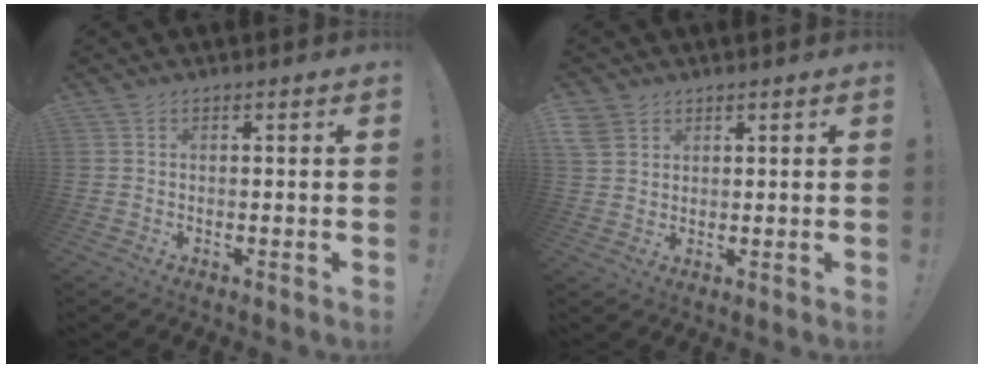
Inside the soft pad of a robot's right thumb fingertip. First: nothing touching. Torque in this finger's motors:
{"motor_torque": [0.00, 0.00, -0.06, 0.08, 0.03]}